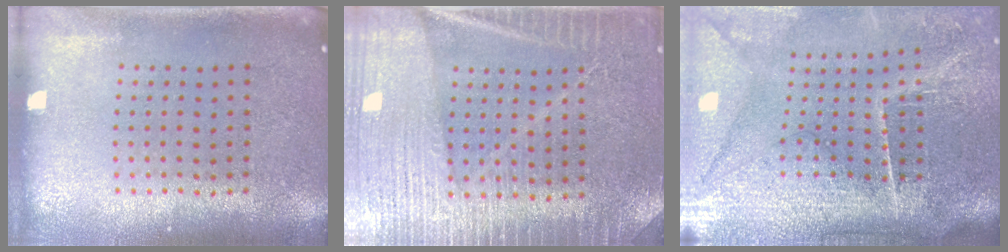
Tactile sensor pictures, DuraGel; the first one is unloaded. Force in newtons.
{"total": 4.1, "press": 3.9, "slide": 1.2}
{"total": 4.7, "press": 4.0, "slide": 2.5}